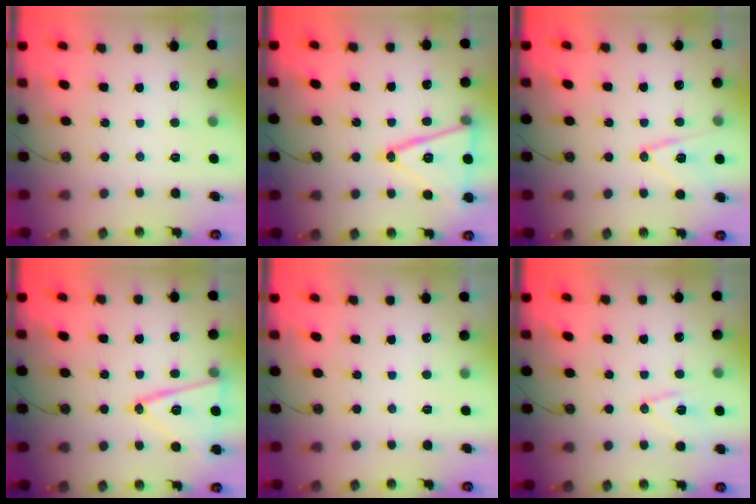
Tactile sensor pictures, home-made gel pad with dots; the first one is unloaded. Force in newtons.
{"total": 17.0, "press": 16.6, "slide": 3.4}
{"total": 12.1, "press": 11.7, "slide": 3.1}
{"total": 16.8, "press": 16.6, "slide": 2.6}
{"total": 0.0}
{"total": 10.1, "press": 10.1, "slide": 0.8}